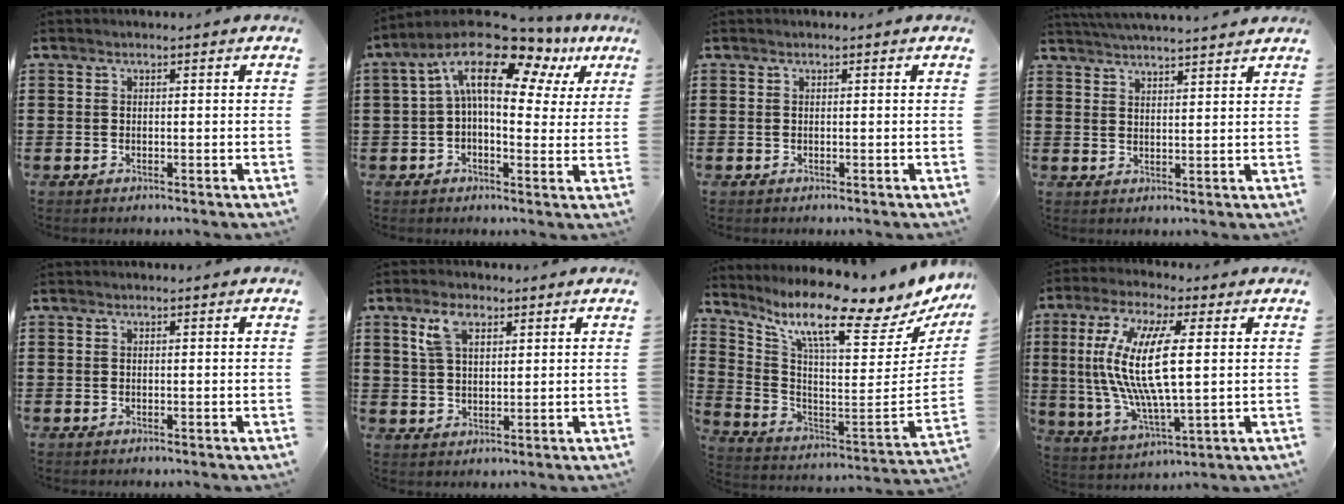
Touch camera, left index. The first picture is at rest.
{"total": 14.6, "force": [7.8, 6.1, 10.7], "torque": [-0.203, -0.032, 0.132]}
{"total": 0.0}
{"total": 3.5, "force": [3.4, -0.4, 0.4], "torque": [-0.017, -0.014, 0.062]}
{"total": 0.0}
{"total": 5.1, "force": [3.0, 2.6, 3.3], "torque": [-0.068, 0.007, 0.052]}
{"total": 10.7, "force": [7.6, 0.4, 7.5], "torque": [-0.153, -0.078, 0.115]}
{"total": 13.8, "force": [2.5, 4.3, 12.8], "torque": [-0.273, -0.005, 0.040]}